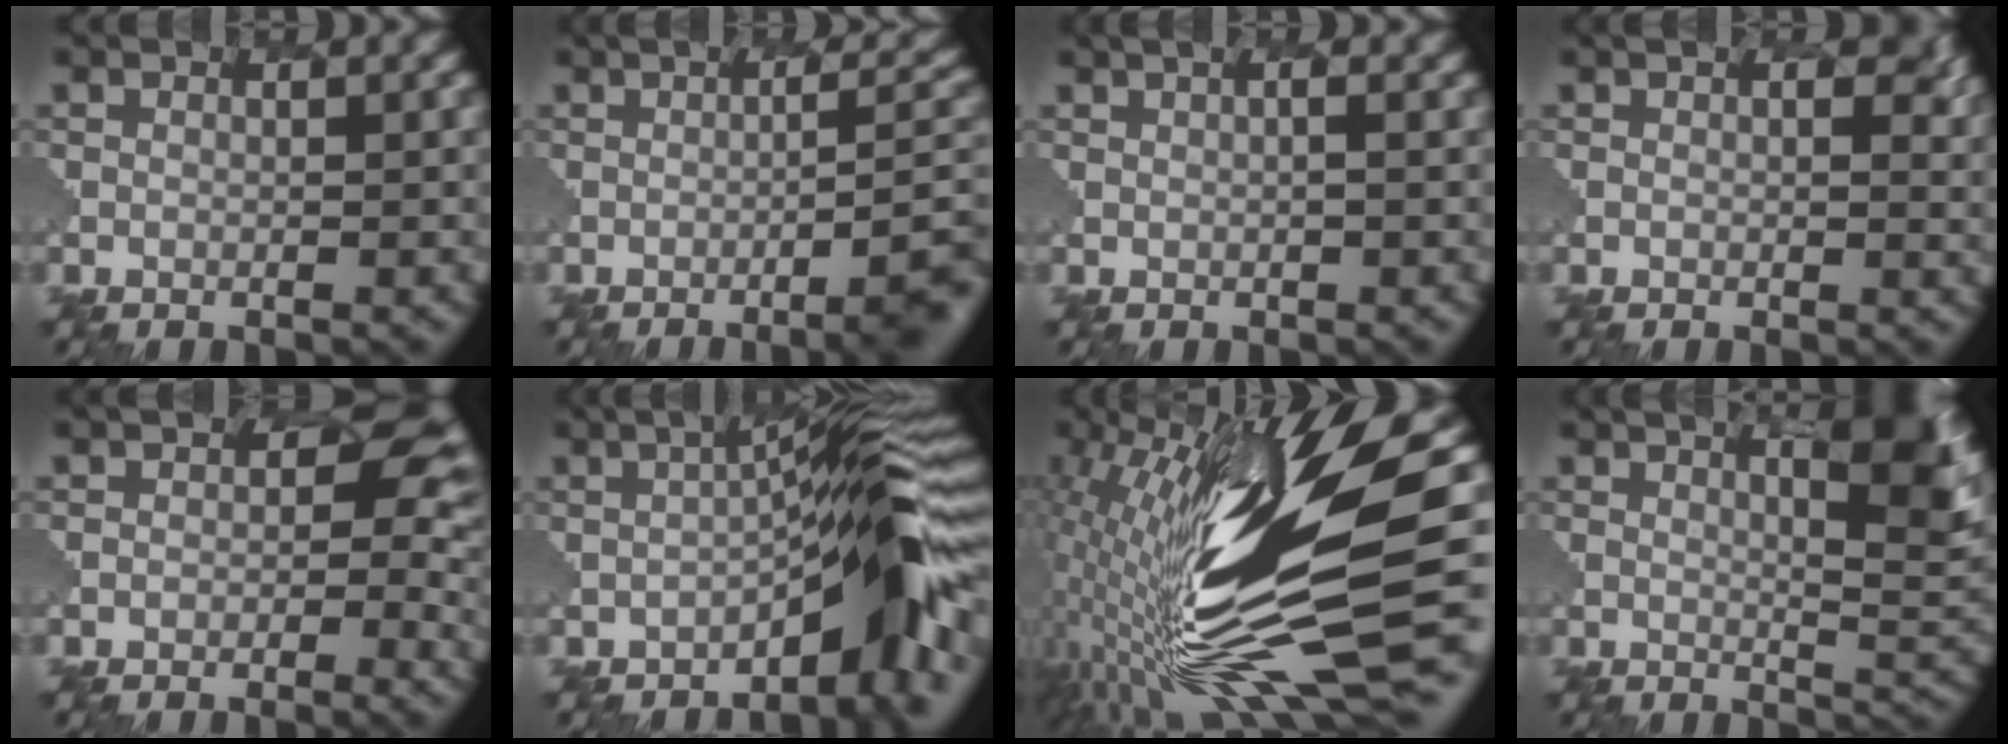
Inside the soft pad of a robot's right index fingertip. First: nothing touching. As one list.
[{"total": 5.8, "force": [-1.3, 1.1, 5.5], "torque": [-0.062, 0.015, -0.035]}, {"total": 3.5, "force": [1.4, 1.7, 2.7], "torque": [-0.010, 0.030, -0.013]}, {"total": 1.5, "force": [1.2, 0.1, -0.9], "torque": [0.006, 0.013, -0.001]}, {"total": 3.1, "force": [1.1, 2.5, 1.5], "torque": [-0.033, 0.008, -0.017]}, {"total": 7.3, "force": [-1.8, 1.0, 7.1], "torque": [-0.103, 0.024, -0.060]}, {"total": 12.7, "force": [2.0, 2.7, 12.2], "torque": [-0.270, -0.021, 0.026]}, {"total": 6.2, "force": [4.7, 1.0, 3.9], "torque": [-0.053, 0.022, 0.037]}]